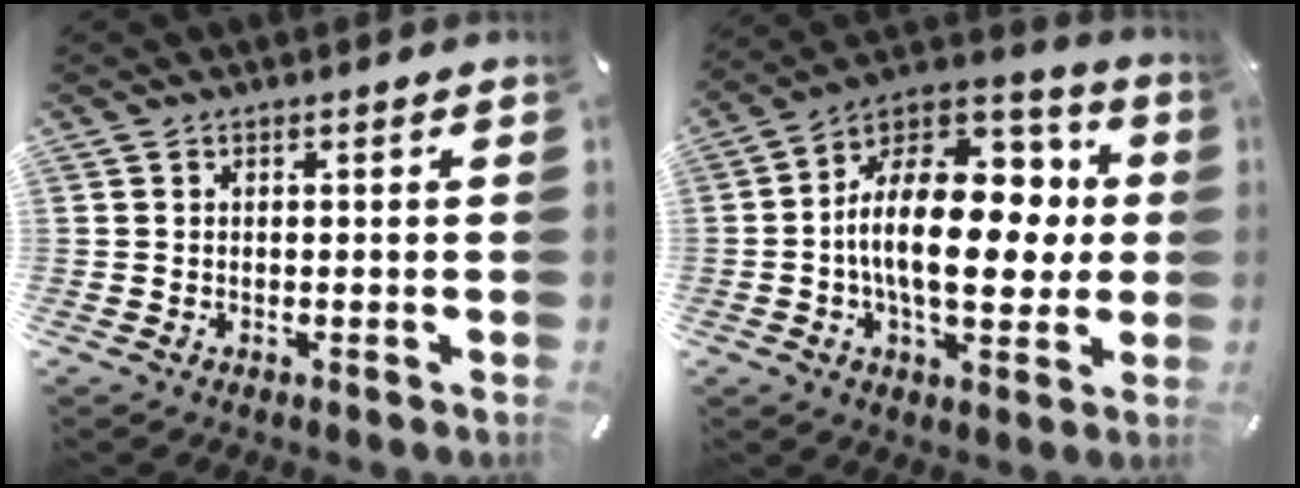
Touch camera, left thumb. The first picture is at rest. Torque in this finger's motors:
{"motor_torque": [1.63, 2.75, 2.58, -0.19, 0.31]}